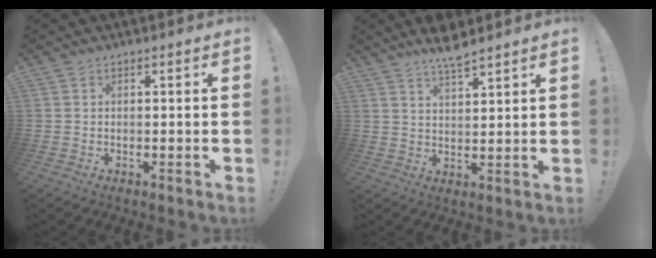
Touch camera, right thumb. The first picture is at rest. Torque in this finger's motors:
{"motor_torque": [0.88, 1.07, 1.05, 0.66, 0.01]}